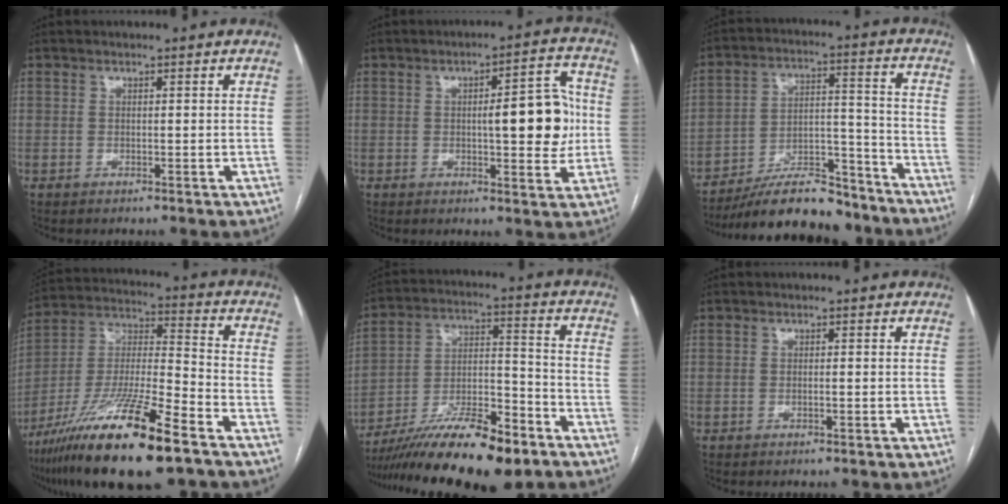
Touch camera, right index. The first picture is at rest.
{"total": 9.9, "force": [0.2, 2.6, 9.6], "torque": [-0.122, 0.017, 0.004]}
{"total": 16.0, "force": [-14.1, 4.3, 6.2], "torque": [-0.092, 0.033, -0.232]}
{"total": 21.4, "force": [-13.5, 2.2, 16.4], "torque": [-0.321, -0.038, -0.242]}
{"total": 19.5, "force": [-14.3, 3.8, 12.6], "torque": [-0.202, -0.003, -0.245]}
{"total": 0.6, "force": [-0.3, 0.0, 0.6], "torque": [-0.013, 0.001, -0.004]}